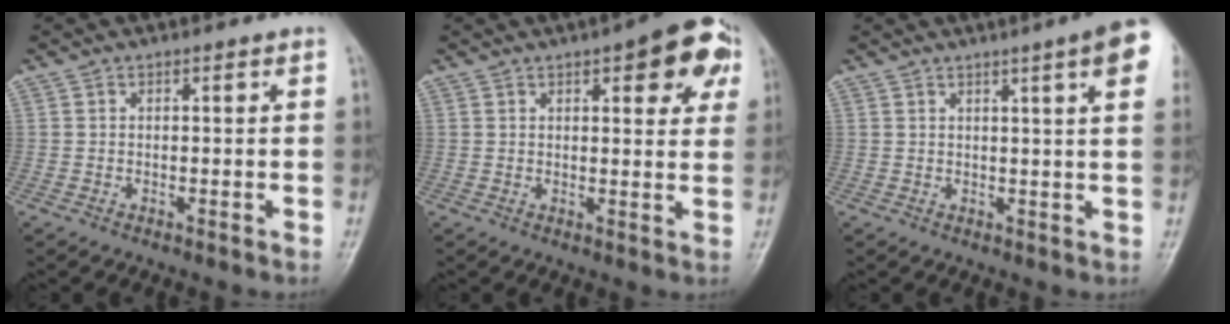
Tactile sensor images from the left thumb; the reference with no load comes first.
{"total": 10.9, "force": [4.9, 4.1, 8.8], "torque": [-0.070, -0.004, 0.050]}
{"total": 9.2, "force": [4.6, 0.7, 7.9], "torque": [-0.091, -0.004, 0.046]}